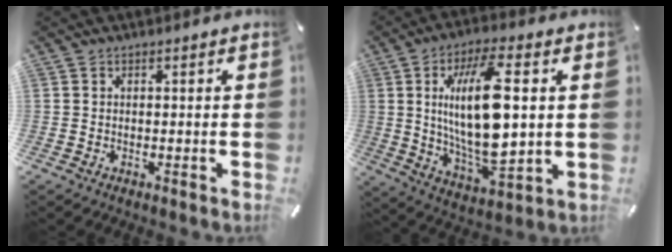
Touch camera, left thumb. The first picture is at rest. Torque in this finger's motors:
{"motor_torque": [2.51, 2.51, 1.48, -1.04, 0.59]}